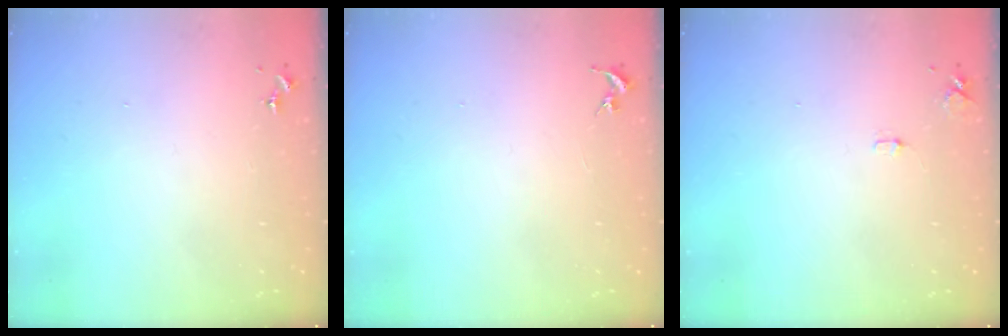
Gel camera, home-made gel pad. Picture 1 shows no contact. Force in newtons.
{"total": 0.0}
{"total": 5.2, "press": 5.1, "slide": 0.8}